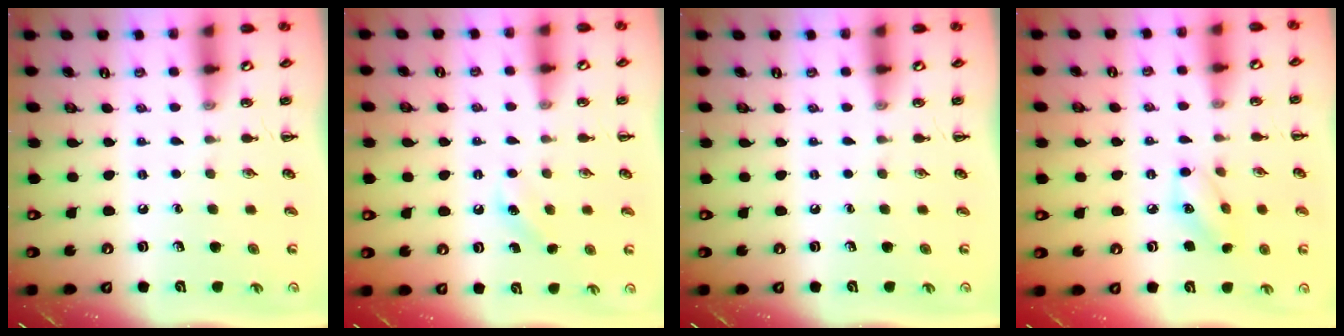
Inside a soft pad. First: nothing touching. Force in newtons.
{"total": 4.2, "press": 4.1, "slide": 1.1}
{"total": 0.0}
{"total": 6.5, "press": 6.5, "slide": 0.9}